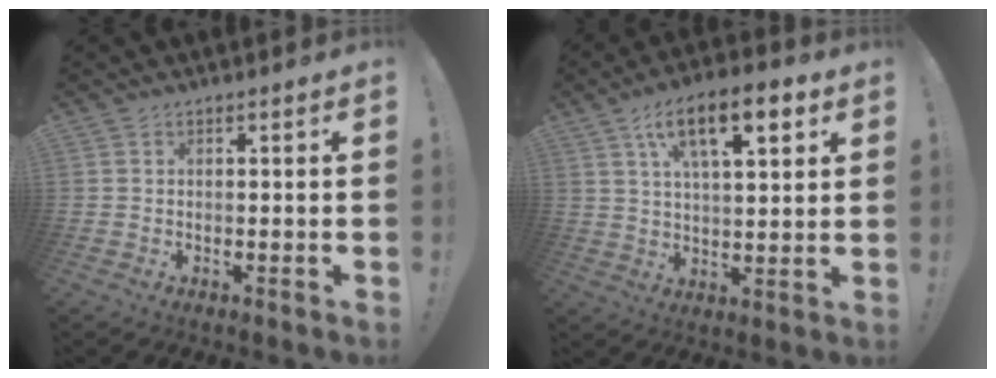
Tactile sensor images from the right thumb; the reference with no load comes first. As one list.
[{"total": 14.5, "force": [6.7, 5.5, 11.6], "torque": [-0.179, -0.015, 0.107]}]